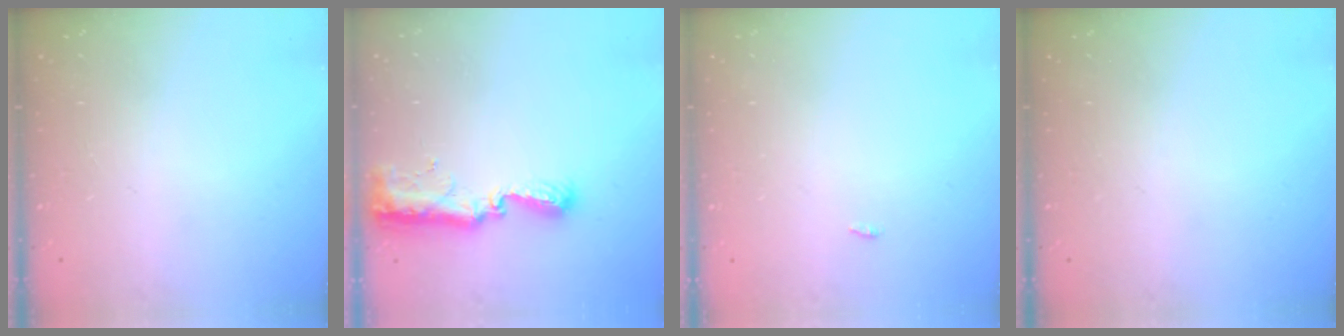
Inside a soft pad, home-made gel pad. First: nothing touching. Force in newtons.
{"total": 9.4, "press": 9.4, "slide": 0.8}
{"total": 6.7, "press": 1.4, "slide": 6.6}
{"total": 0.0}